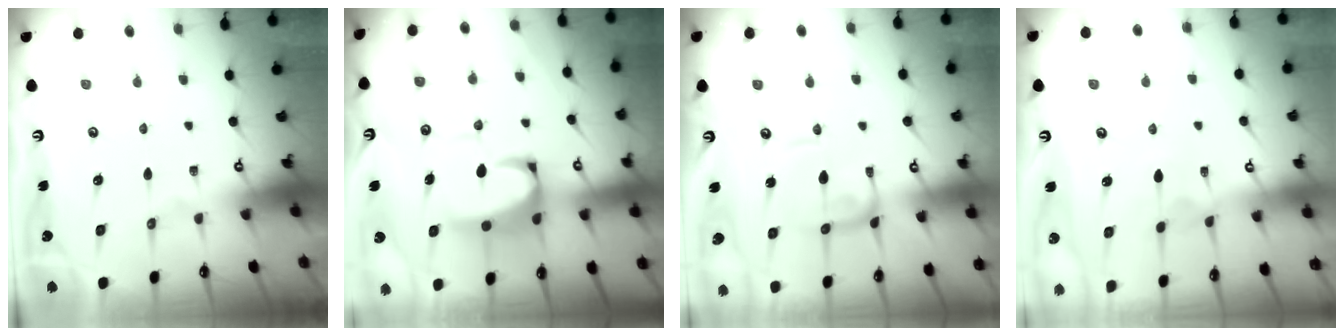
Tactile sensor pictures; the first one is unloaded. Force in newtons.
{"total": 6.0, "press": 5.9, "slide": 1.2}
{"total": 2.8, "press": 2.7, "slide": 0.5}
{"total": 3.3, "press": 3.3, "slide": 0.3}